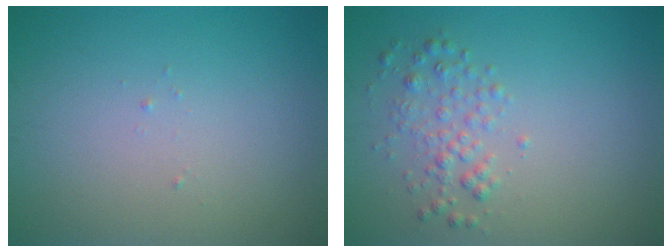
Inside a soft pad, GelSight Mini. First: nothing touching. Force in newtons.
{"total": 2.0, "press": 2.0, "slide": 0.1}